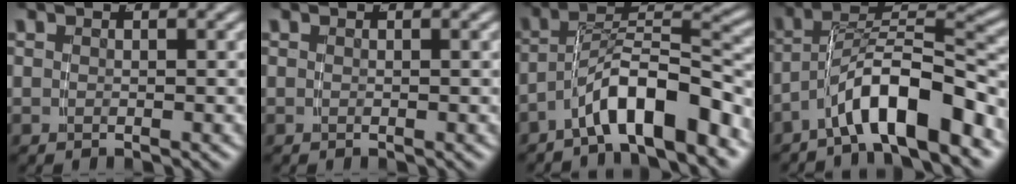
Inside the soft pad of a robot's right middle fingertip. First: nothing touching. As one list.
[{"total": 0.0}, {"total": 6.8, "force": [-4.2, 1.9, 5.0], "torque": [-0.070, 0.014, -0.070]}, {"total": 7.2, "force": [-4.0, 2.3, 5.5], "torque": [-0.085, 0.009, -0.063]}]